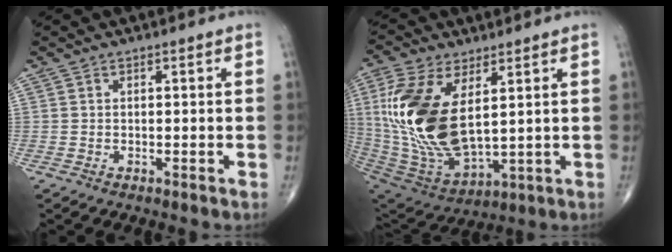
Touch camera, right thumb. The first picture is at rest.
{"total": 21.0, "force": [4.1, 10.5, 17.8], "torque": [-0.370, -0.028, 0.090]}